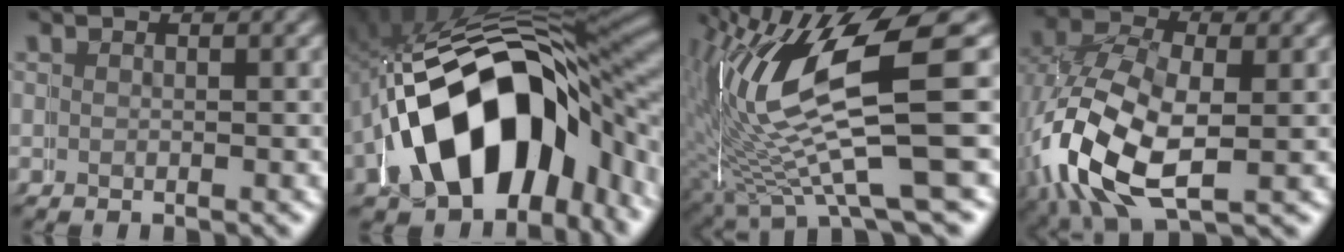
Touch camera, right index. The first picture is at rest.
{"total": 16.0, "force": [-1.7, 9.7, 12.7], "torque": [-0.226, -0.026, -0.007]}
{"total": 11.6, "force": [1.1, 5.3, 10.2], "torque": [-0.182, 0.003, 0.026]}
{"total": 10.9, "force": [-1.9, 8.4, 6.7], "torque": [-0.187, -0.050, -0.008]}